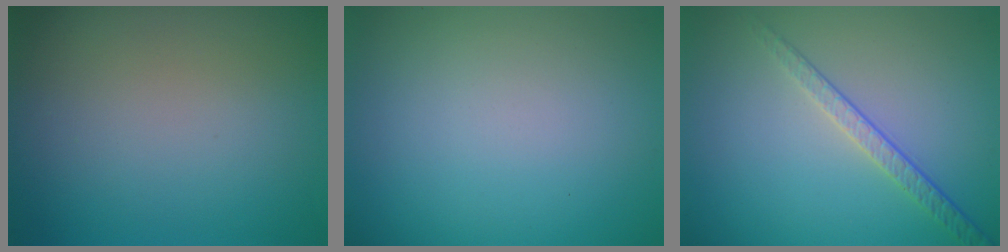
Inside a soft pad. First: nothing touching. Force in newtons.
{"total": 0.0}
{"total": 2.1, "press": 1.6, "slide": 1.4}